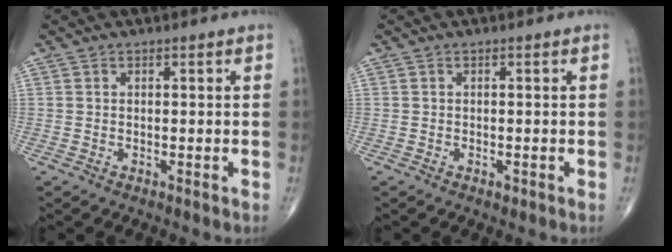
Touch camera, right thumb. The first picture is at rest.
{"total": 0.6, "force": [-0.3, 0.4, 0.4], "torque": [-0.002, 0.000, -0.004]}